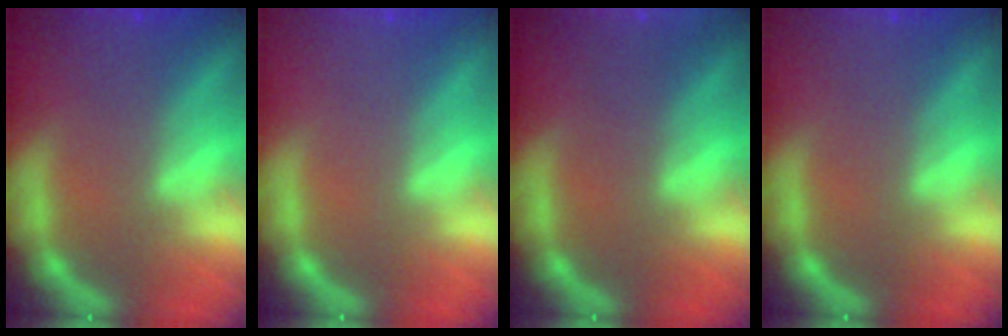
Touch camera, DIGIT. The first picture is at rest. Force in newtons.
{"total": 0.0}
{"total": 3.0}
{"total": 0.0}